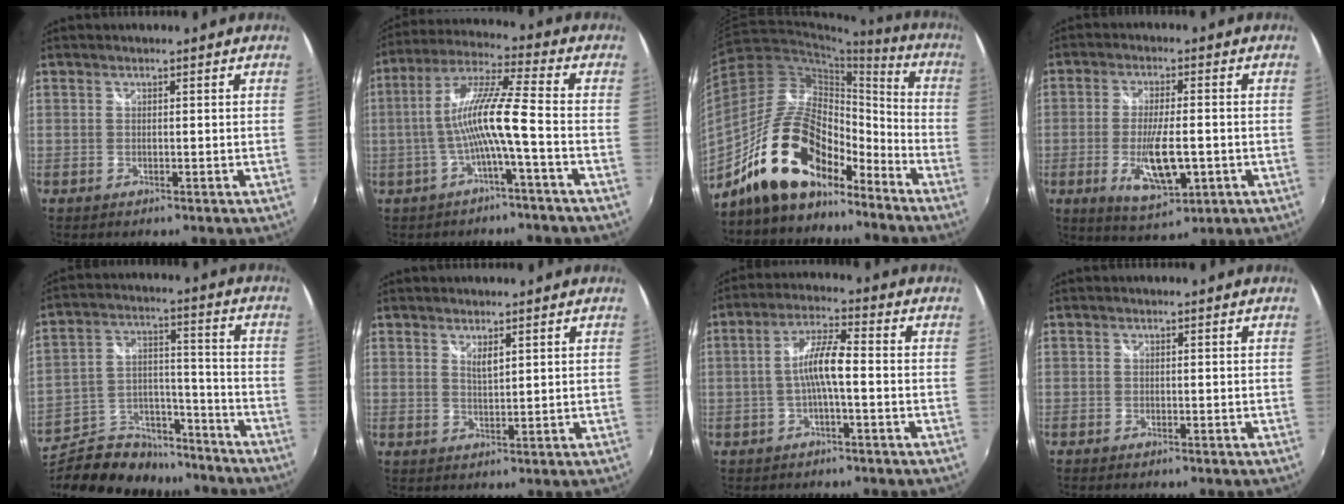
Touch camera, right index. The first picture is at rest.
{"total": 10.5, "force": [-3.0, -0.5, 10.1], "torque": [-0.199, 0.010, -0.050]}
{"total": 18.9, "force": [-13.8, 8.5, 9.8], "torque": [-0.187, 0.020, -0.239]}
{"total": 10.4, "force": [-2.9, 3.2, 9.4], "torque": [-0.180, -0.022, -0.041]}
{"total": 22.7, "force": [-18.1, 10.4, 8.9], "torque": [-0.196, 0.035, -0.267]}
{"total": 2.3, "force": [1.4, 0.6, 1.7], "torque": [-0.029, -0.004, 0.023]}
{"total": 6.6, "force": [-1.3, 0.8, 6.4], "torque": [-0.131, 0.011, -0.024]}
{"total": 0.7, "force": [-0.5, 0.3, 0.2], "torque": [-0.005, -0.003, -0.013]}